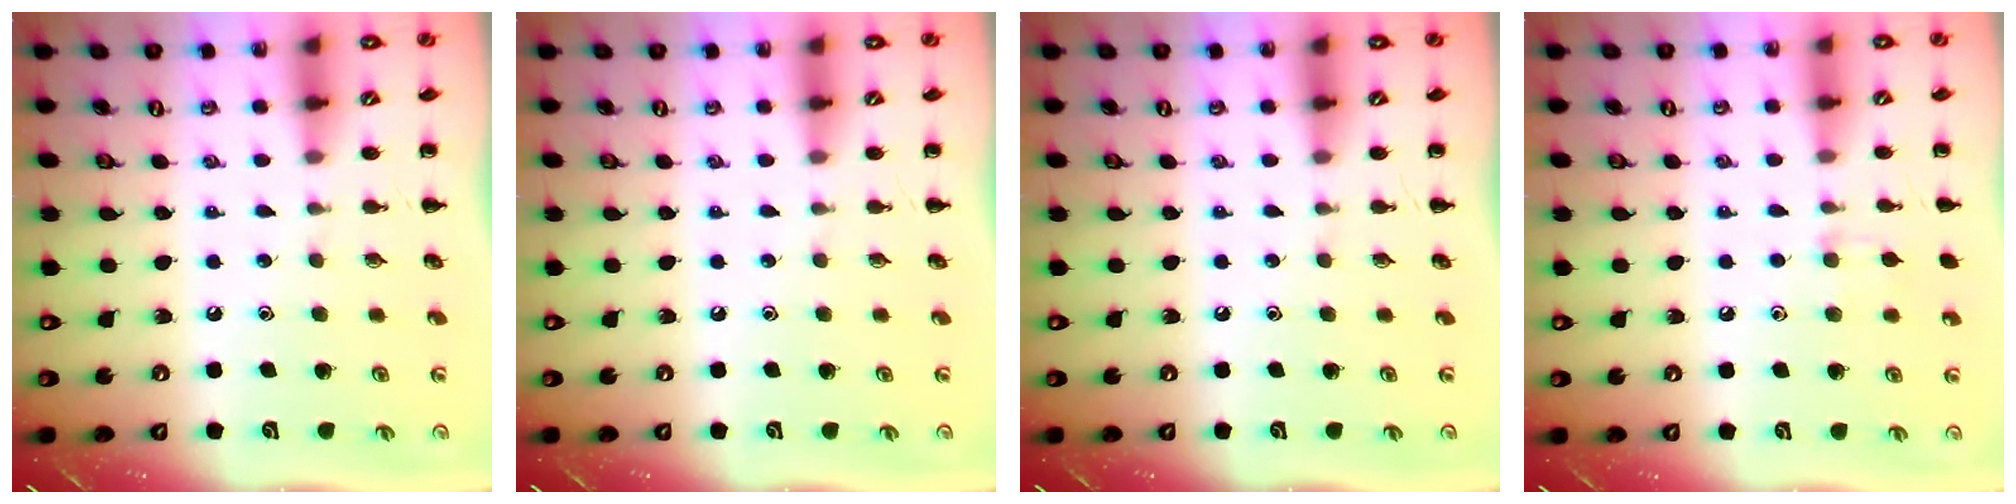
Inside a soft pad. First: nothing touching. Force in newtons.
{"total": 0.0}
{"total": 0.0}
{"total": 5.5, "press": 5.0, "slide": 2.2}